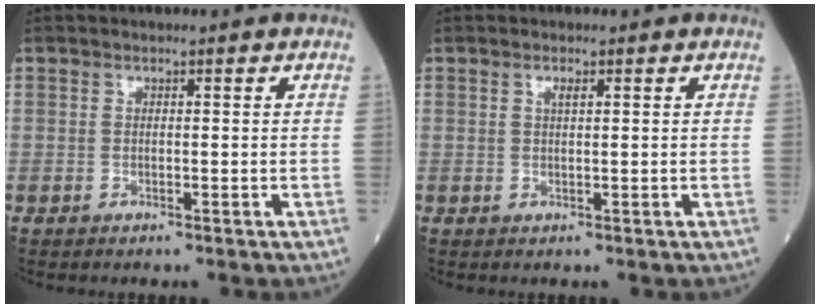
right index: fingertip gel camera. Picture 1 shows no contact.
{"total": 1.0, "force": [0.5, 0.1, 0.8], "torque": [-0.022, 0.000, 0.010]}